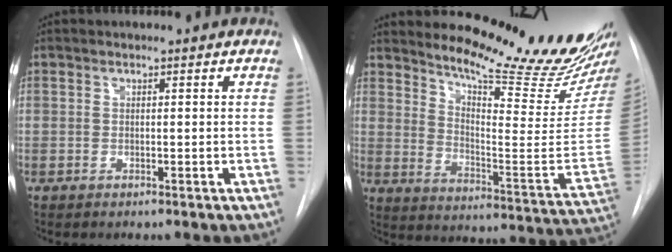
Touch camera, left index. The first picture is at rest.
{"total": 20.2, "force": [18.6, -0.6, 7.8], "torque": [-0.128, -0.126, 0.250]}